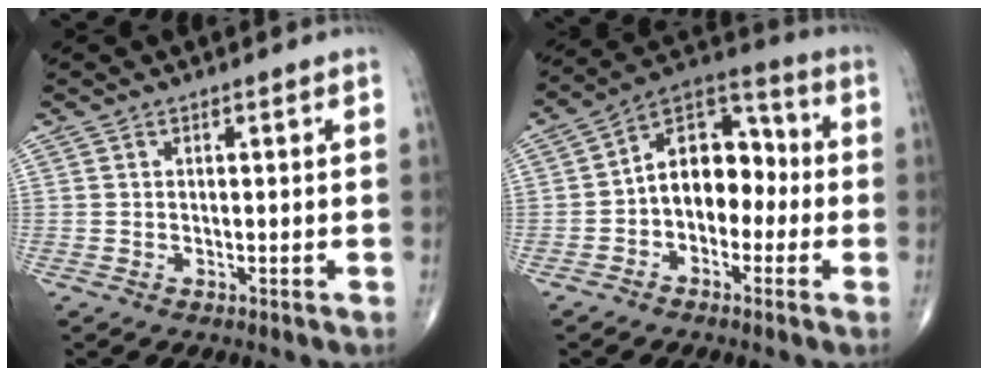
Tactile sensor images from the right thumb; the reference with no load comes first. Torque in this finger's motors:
{"motor_torque": [0.09, 0.29, 0.18, -0.05, 0.07]}